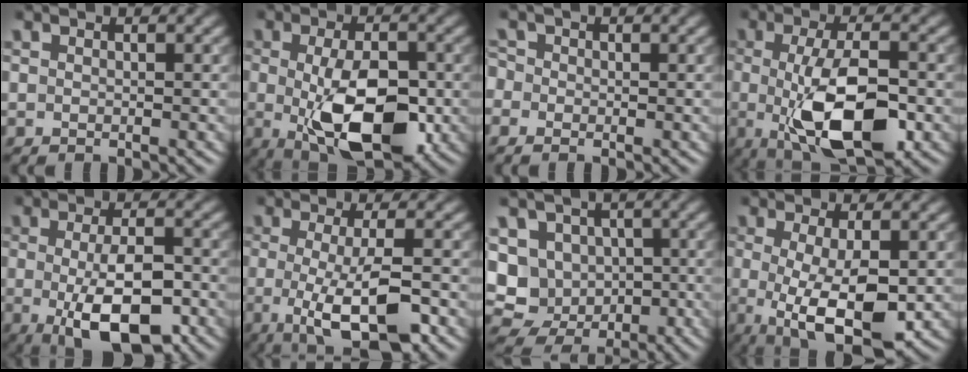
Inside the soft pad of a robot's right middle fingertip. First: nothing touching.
{"total": 10.0, "force": [-1.8, 4.7, 8.6], "torque": [-0.154, -0.025, -0.017]}
{"total": 1.1, "force": [-0.5, 0.9, 0.2], "torque": [-0.007, 0.001, -0.016]}
{"total": 9.5, "force": [-1.7, 3.5, 8.7], "torque": [-0.155, -0.017, -0.023]}
{"total": 7.6, "force": [-2.0, 2.7, 6.8], "torque": [-0.112, -0.009, -0.033]}
{"total": 7.4, "force": [-1.8, 2.0, 6.9], "torque": [-0.106, -0.012, -0.029]}
{"total": 9.4, "force": [-0.1, 8.3, 4.4], "torque": [-0.067, 0.005, -0.022]}
{"total": 7.5, "force": [-1.2, 2.5, 7.0], "torque": [-0.130, -0.019, -0.014]}